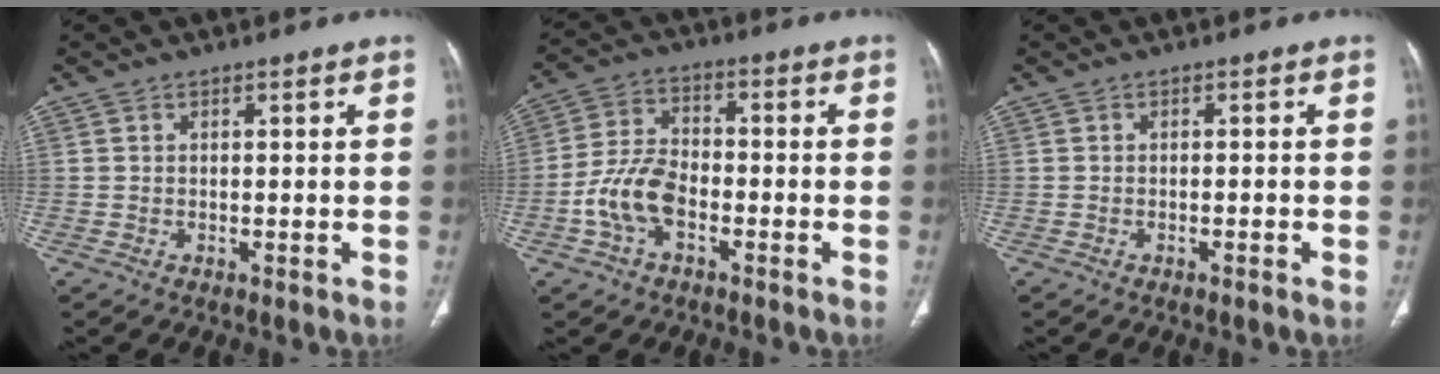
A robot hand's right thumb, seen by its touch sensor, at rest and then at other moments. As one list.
[{"total": 9.2, "force": [-3.3, 5.5, 6.6], "torque": [-0.132, 0.029, -0.067]}, {"total": 1.1, "force": [-0.5, 0.2, 0.9], "torque": [-0.021, 0.002, -0.007]}]